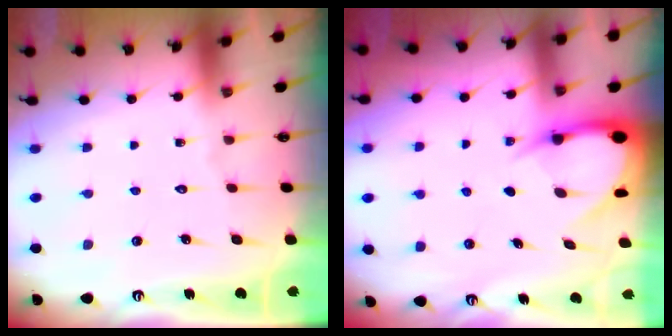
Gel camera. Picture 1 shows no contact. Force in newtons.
{"total": 5.7, "press": 5.7, "slide": 0.7}